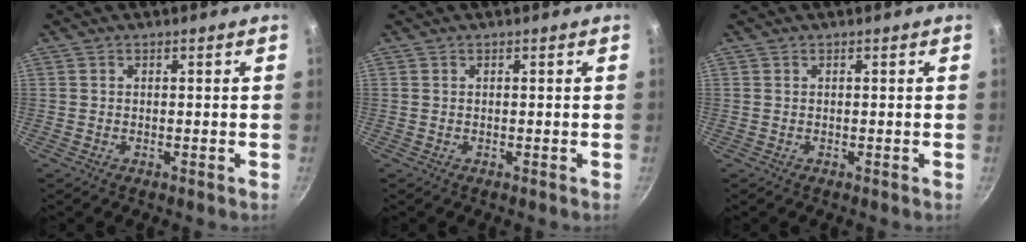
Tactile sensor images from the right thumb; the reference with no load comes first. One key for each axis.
{"total": 0.0}
{"total": 0.0}